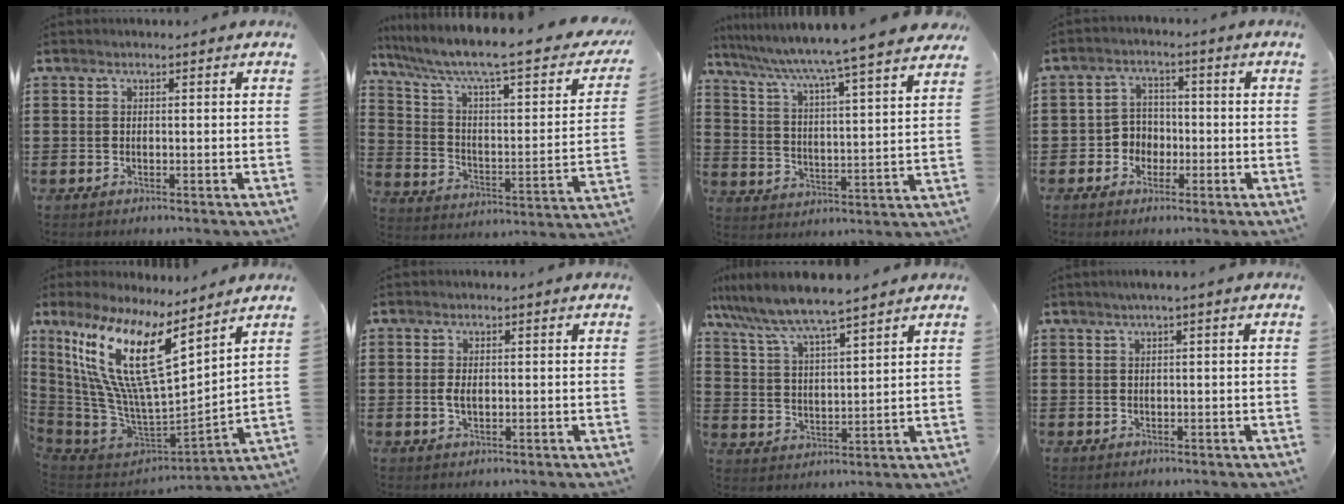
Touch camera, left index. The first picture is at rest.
{"total": 8.0, "force": [5.4, 1.3, 5.7], "torque": [-0.125, -0.041, 0.079]}
{"total": 6.5, "force": [5.6, -1.4, 2.9], "torque": [-0.079, -0.054, 0.085]}
{"total": 3.9, "force": [-1.5, 3.4, 1.2], "torque": [-0.034, 0.009, -0.034]}
{"total": 15.8, "force": [8.0, 3.9, 13.1], "torque": [-0.301, -0.056, 0.132]}
{"total": 2.3, "force": [0.0, 1.1, 2.0], "torque": [-0.047, 0.000, -0.004]}
{"total": 6.6, "force": [6.0, 0.1, 2.9], "torque": [-0.081, -0.033, 0.100]}
{"total": 1.1, "force": [0.3, -0.1, 1.1], "torque": [-0.017, -0.002, 0.006]}